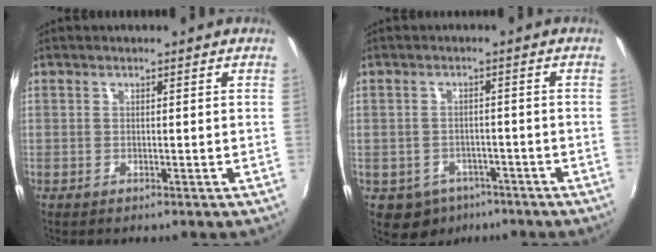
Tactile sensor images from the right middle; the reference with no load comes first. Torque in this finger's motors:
{"motor_torque": [0.19, -0.18, 0.05, 0.00]}